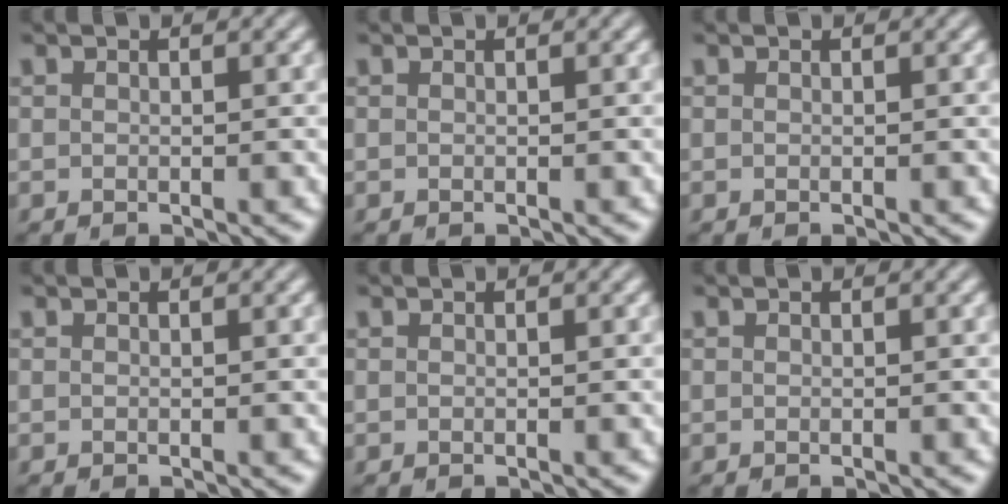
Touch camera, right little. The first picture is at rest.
{"total": 0.0}
{"total": 0.0}
{"total": 0.0}
{"total": 0.0}
{"total": 0.0}